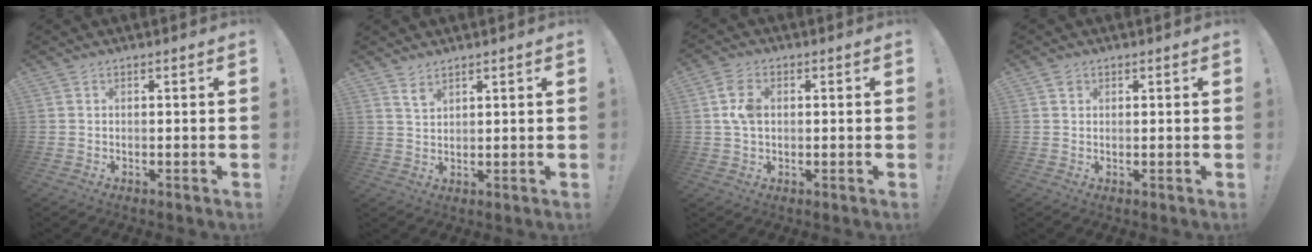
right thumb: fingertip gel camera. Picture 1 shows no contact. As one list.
[{"total": 3.0, "force": [2.4, 1.0, 1.5], "torque": [-0.021, -0.019, 0.041]}, {"total": 6.8, "force": [1.0, 4.5, 5.1], "torque": [-0.101, 0.007, 0.019]}, {"total": 1.0, "force": [0.6, 0.7, 0.2], "torque": [0.001, -0.001, 0.012]}]